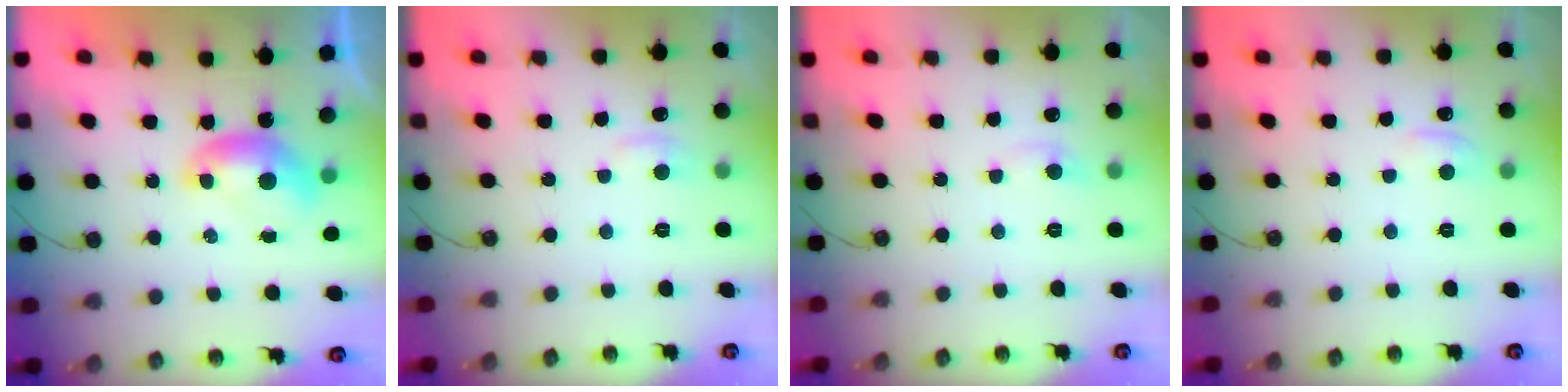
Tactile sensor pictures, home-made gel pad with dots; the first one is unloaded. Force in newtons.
{"total": 1.5, "press": 1.4, "slide": 0.7}
{"total": 1.3, "press": 1.0, "slide": 0.8}
{"total": 1.4, "press": 1.1, "slide": 0.9}